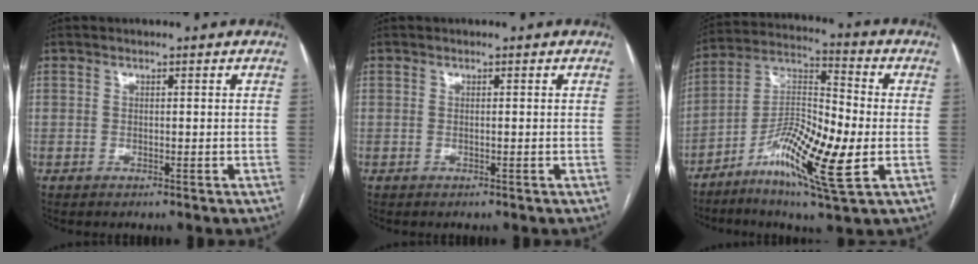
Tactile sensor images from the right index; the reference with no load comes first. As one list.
[{"total": 0.0}, {"total": 15.7, "force": [-5.0, 2.6, 14.7], "torque": [-0.280, -0.006, -0.090]}]